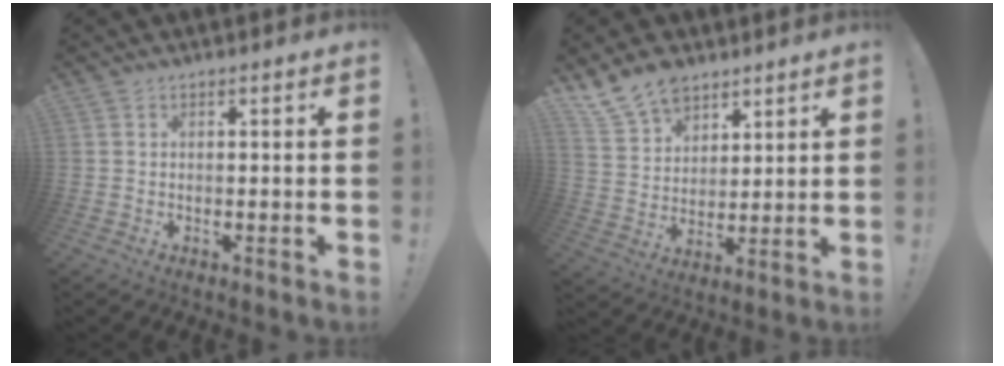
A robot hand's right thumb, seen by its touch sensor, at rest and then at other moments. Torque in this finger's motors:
{"motor_torque": [-0.25, 0.44, -0.20, 0.55, 0.13]}